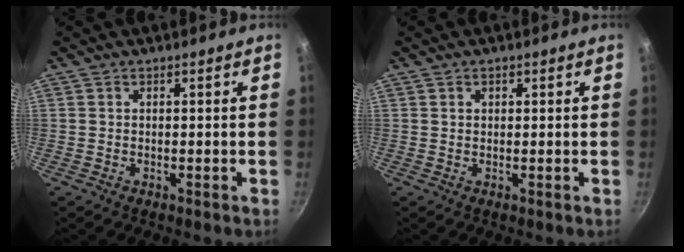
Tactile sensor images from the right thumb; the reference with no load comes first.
{"total": 1.2, "force": [0.5, 0.8, 0.7], "torque": [-0.008, 0.003, 0.008]}